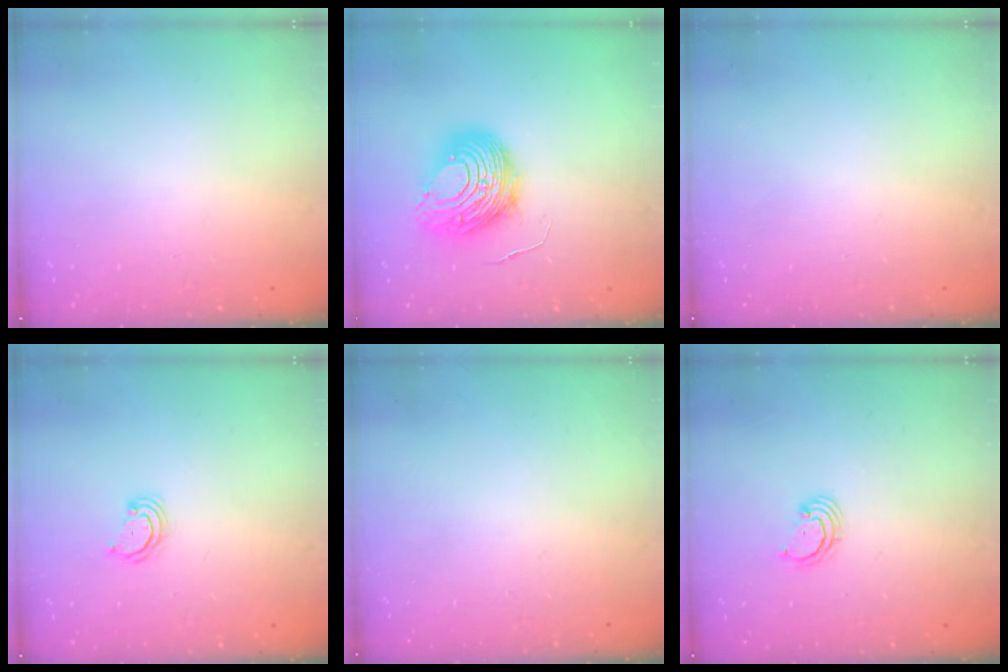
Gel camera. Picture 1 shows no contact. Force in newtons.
{"total": 12.1, "press": 12.1, "slide": 1.2}
{"total": 0.0}
{"total": 2.9, "press": 2.9, "slide": 0.3}
{"total": 0.0}
{"total": 2.6, "press": 2.6, "slide": 0.3}